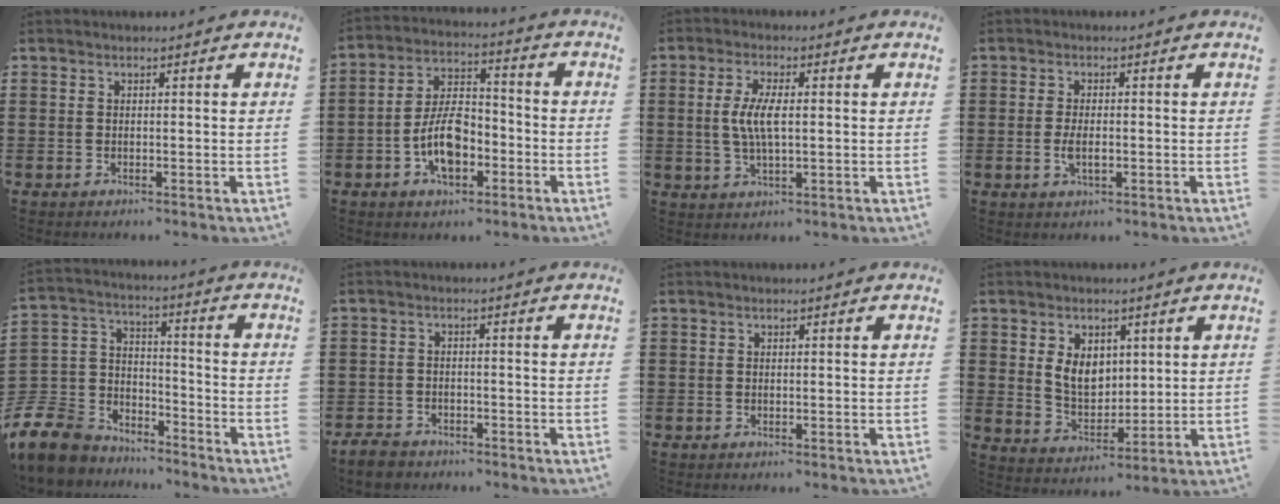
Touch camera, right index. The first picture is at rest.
{"total": 8.7, "force": [-3.2, 4.6, 6.6], "torque": [-0.128, 0.007, -0.063]}
{"total": 5.3, "force": [0.3, 1.9, 5.0], "torque": [-0.110, 0.002, -0.002]}
{"total": 3.2, "force": [-0.5, 1.2, 2.9], "torque": [-0.060, -0.003, -0.012]}
{"total": 8.9, "force": [-7.4, 4.7, 1.7], "torque": [-0.084, 0.002, -0.150]}
{"total": 2.9, "force": [-2.7, 0.8, 0.7], "torque": [-0.023, 0.000, -0.057]}
{"total": 0.0}
{"total": 6.2, "force": [1.9, 4.5, 3.8], "torque": [-0.079, 0.011, 0.033]}